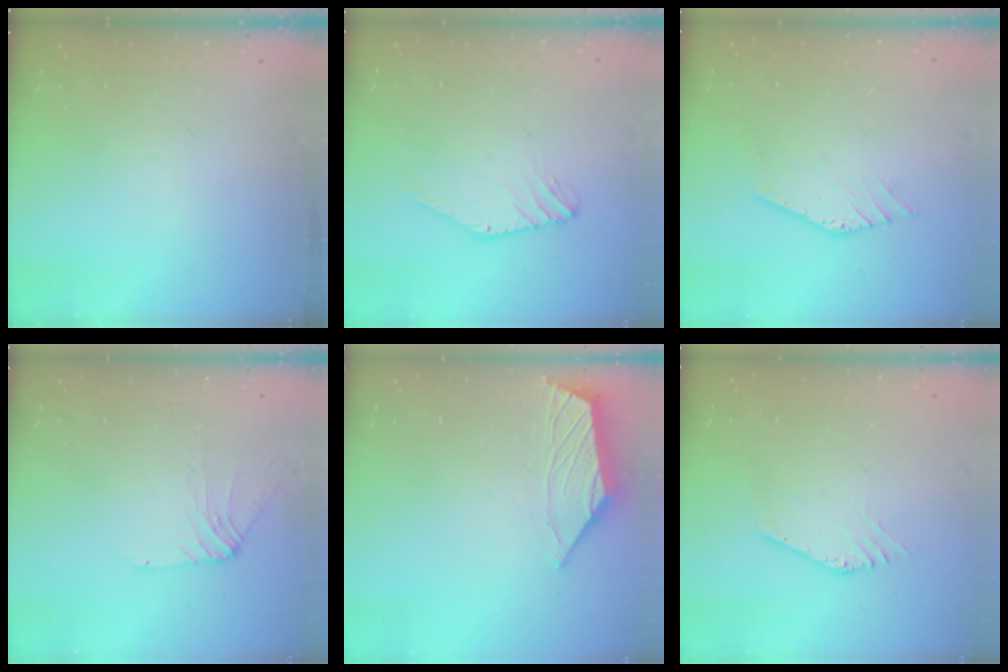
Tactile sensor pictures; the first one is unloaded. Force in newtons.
{"total": 1.4, "press": 1.4, "slide": 0.1}
{"total": 0.9, "press": 0.8, "slide": 0.2}
{"total": 4.2, "press": 4.1, "slide": 0.8}
{"total": 2.3, "press": 2.3, "slide": 0.5}
{"total": 1.3, "press": 1.3, "slide": 0.1}